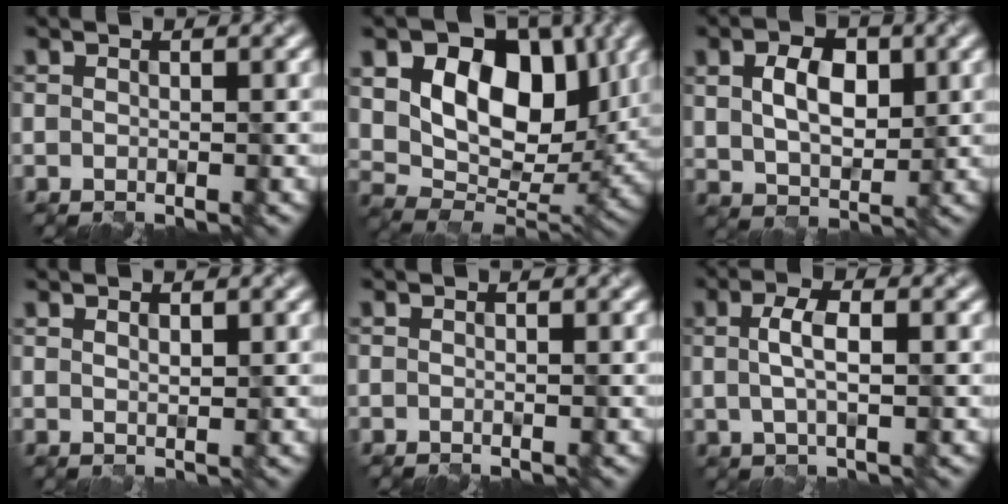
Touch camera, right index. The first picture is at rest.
{"total": 12.0, "force": [3.8, 8.0, 8.2], "torque": [-0.122, -0.004, 0.066]}
{"total": 4.8, "force": [1.6, 3.2, 3.2], "torque": [-0.063, 0.000, 0.028]}
{"total": 0.9, "force": [0.9, 0.2, 0.2], "torque": [-0.004, -0.001, 0.016]}
{"total": 0.0}
{"total": 2.7, "force": [0.7, 1.0, 2.4], "torque": [-0.050, 0.004, 0.012]}